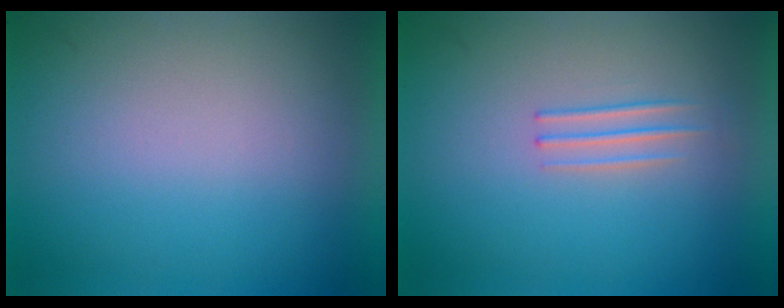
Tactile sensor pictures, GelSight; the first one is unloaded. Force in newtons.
{"total": 1.3}